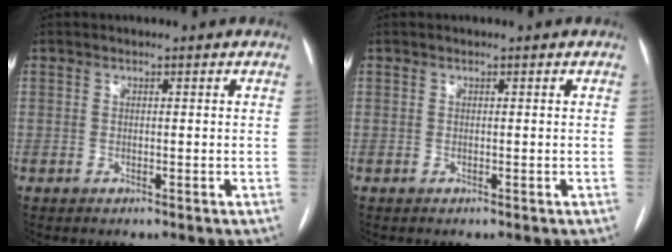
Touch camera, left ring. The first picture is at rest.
{"total": 0.0}